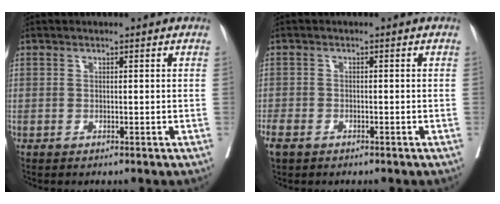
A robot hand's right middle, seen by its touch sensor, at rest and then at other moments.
{"total": 3.4, "force": [-2.4, 1.8, 1.7], "torque": [-0.041, -0.006, -0.037]}